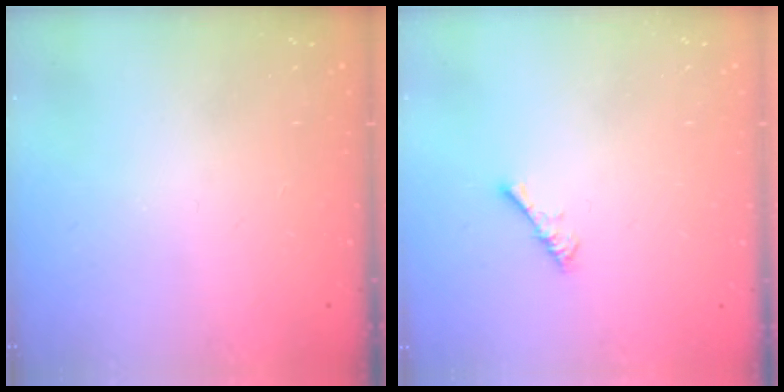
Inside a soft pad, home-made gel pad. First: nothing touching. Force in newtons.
{"total": 0.8, "press": 0.8, "slide": 0.3}